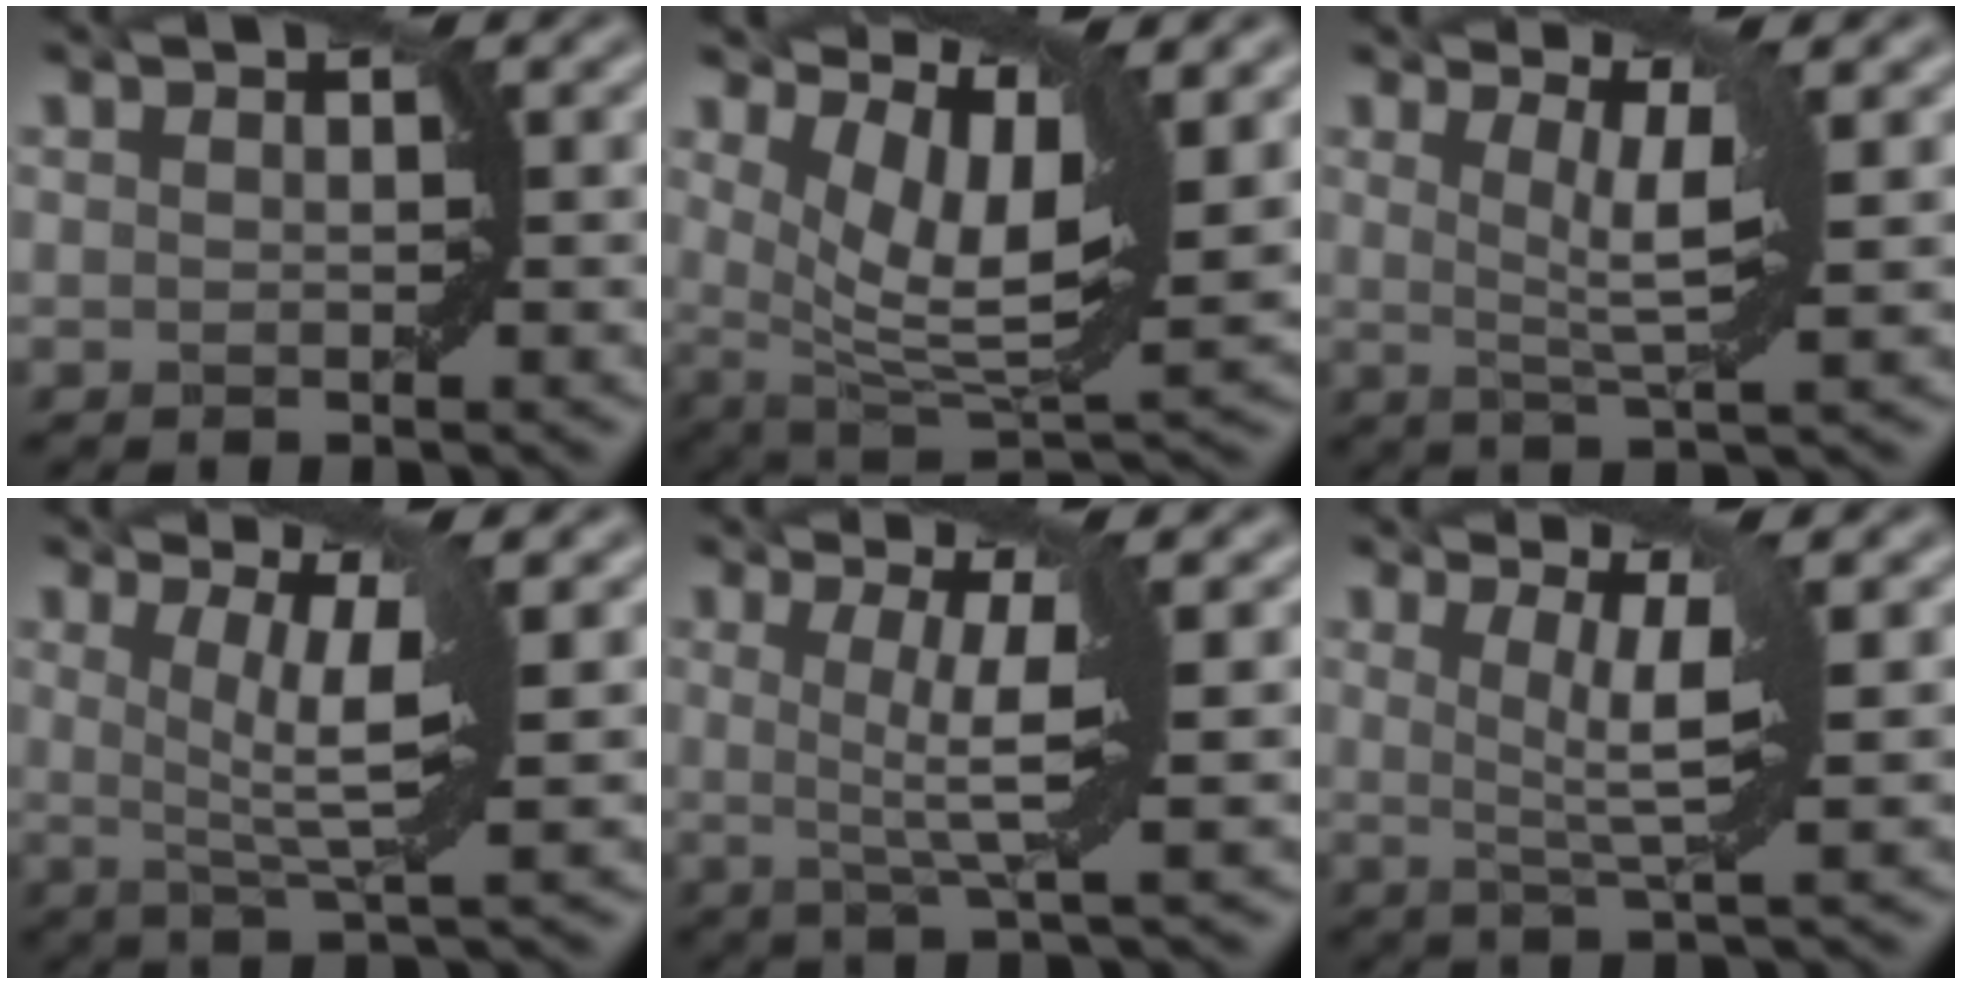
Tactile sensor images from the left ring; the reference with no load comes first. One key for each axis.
{"total": 7.2, "fx": 3.1, "fy": 2.3, "fz": 6.1, "tx": -0.119, "ty": 0.001, "tz": 0.063}
{"total": 3.5, "fx": 0.7, "fy": 0.4, "fz": 3.4, "tx": -0.063, "ty": 0.001, "tz": 0.020}
{"total": 4.8, "fx": 0.5, "fy": 0.8, "fz": 4.7, "tx": -0.089, "ty": -0.002, "tz": 0.017}
{"total": 4.5, "fx": 0.2, "fy": 0.4, "fz": 4.5, "tx": -0.083, "ty": 0.002, "tz": 0.009}
{"total": 3.7, "fx": 0.4, "fy": 0.5, "fz": 3.6, "tx": -0.071, "ty": 0.000, "tz": 0.017}